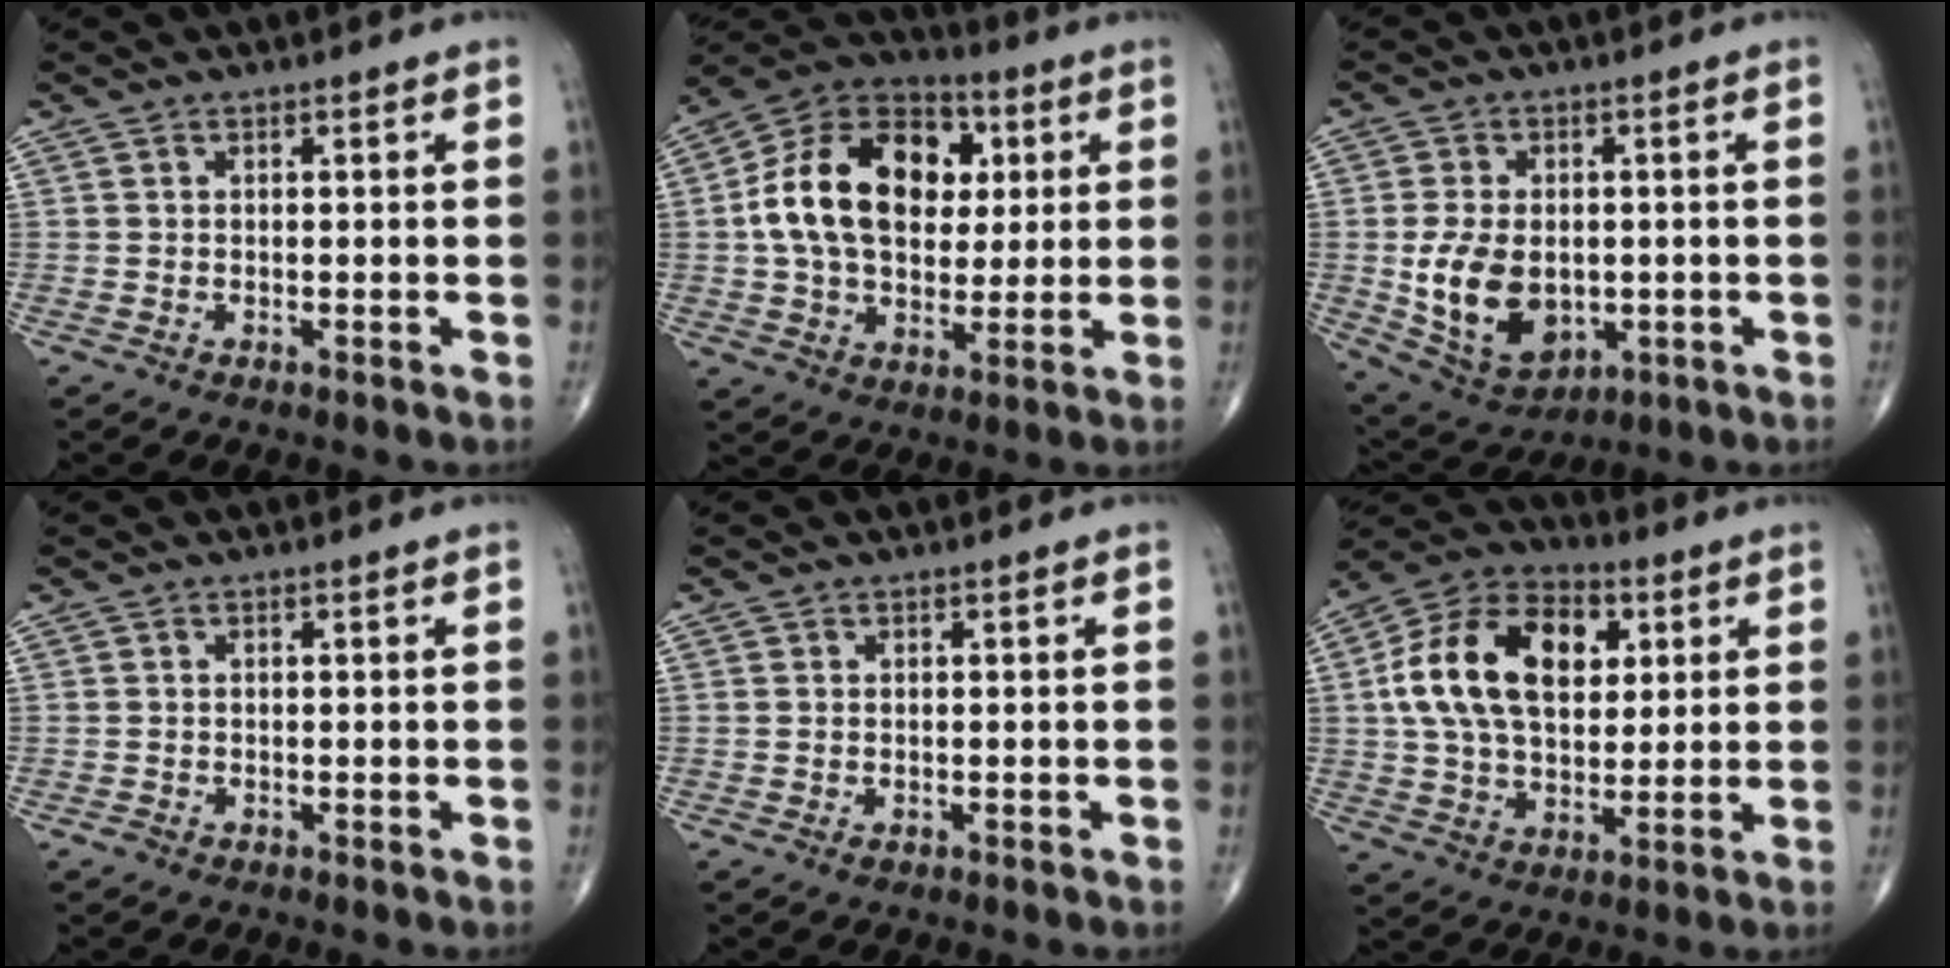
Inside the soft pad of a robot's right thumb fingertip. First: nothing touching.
{"total": 21.0, "force": [3.2, 14.5, 14.9], "torque": [-0.234, 0.016, 0.052]}
{"total": 13.5, "force": [-1.4, 9.1, 9.9], "torque": [-0.160, -0.006, -0.003]}
{"total": 0.7, "force": [-0.4, 0.5, 0.1], "torque": [-0.003, 0.001, -0.011]}
{"total": 0.6, "force": [-0.2, 0.4, 0.4], "torque": [-0.009, -0.001, -0.001]}
{"total": 19.9, "force": [4.4, 12.7, 14.6], "torque": [-0.242, 0.009, 0.072]}